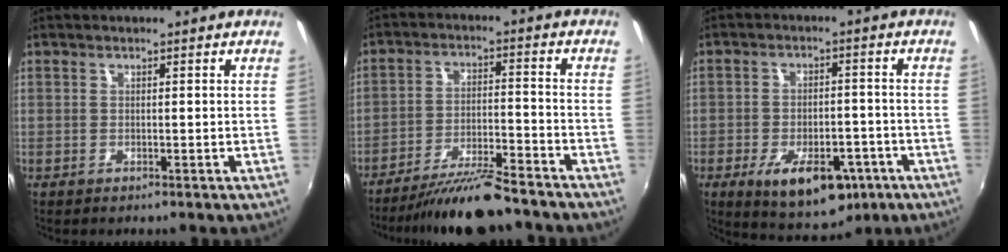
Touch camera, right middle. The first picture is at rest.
{"total": 11.3, "force": [-10.1, 1.1, 5.0], "torque": [-0.107, -0.011, -0.170]}
{"total": 13.4, "force": [-6.8, 6.9, 9.3], "torque": [-0.172, -0.016, -0.091]}